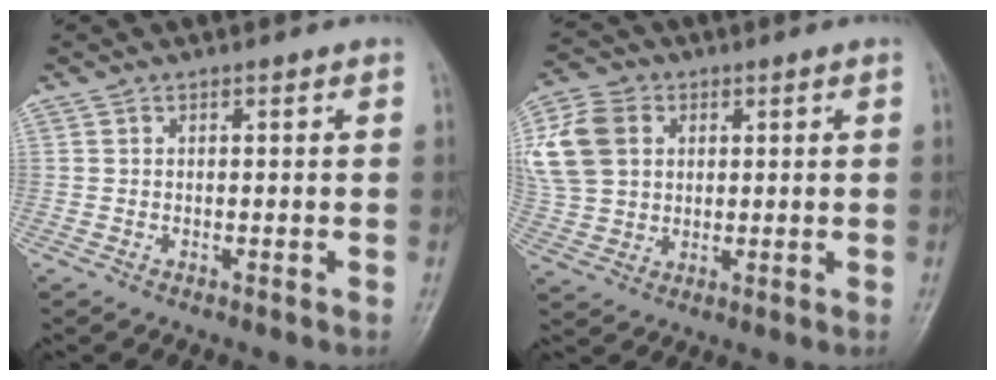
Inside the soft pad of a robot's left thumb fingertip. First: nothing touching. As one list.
[{"total": 17.4, "force": [4.6, 13.7, 9.6], "torque": [-0.231, 0.030, 0.093]}]